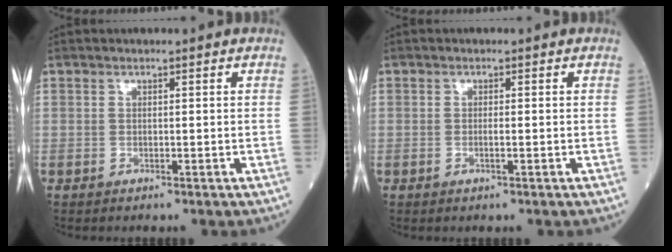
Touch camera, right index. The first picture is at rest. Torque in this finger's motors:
{"motor_torque": [-0.05, -0.12, -0.02, 0.00]}